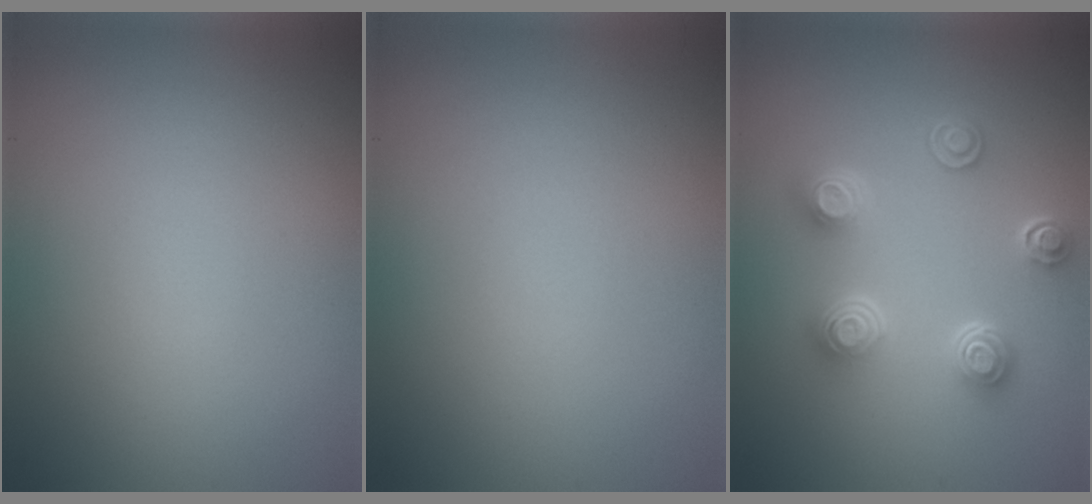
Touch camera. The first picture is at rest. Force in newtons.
{"total": 0.0}
{"total": 4.4, "press": 3.3, "slide": 3.0}